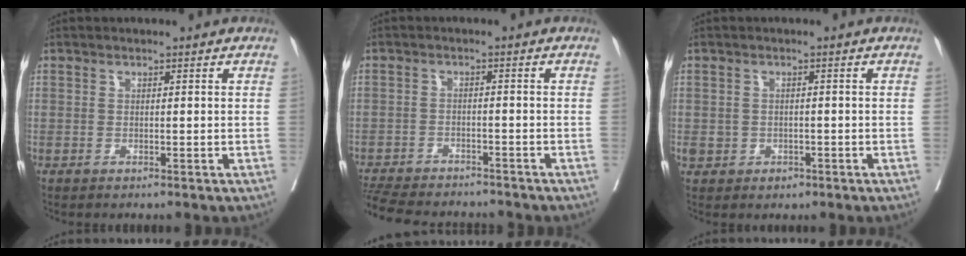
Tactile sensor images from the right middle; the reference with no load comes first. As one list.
[{"total": 13.6, "force": [-12.2, 3.1, 4.9], "torque": [-0.114, -0.013, -0.177]}, {"total": 2.6, "force": [-1.0, 2.3, 0.9], "torque": [-0.009, 0.006, -0.005]}]